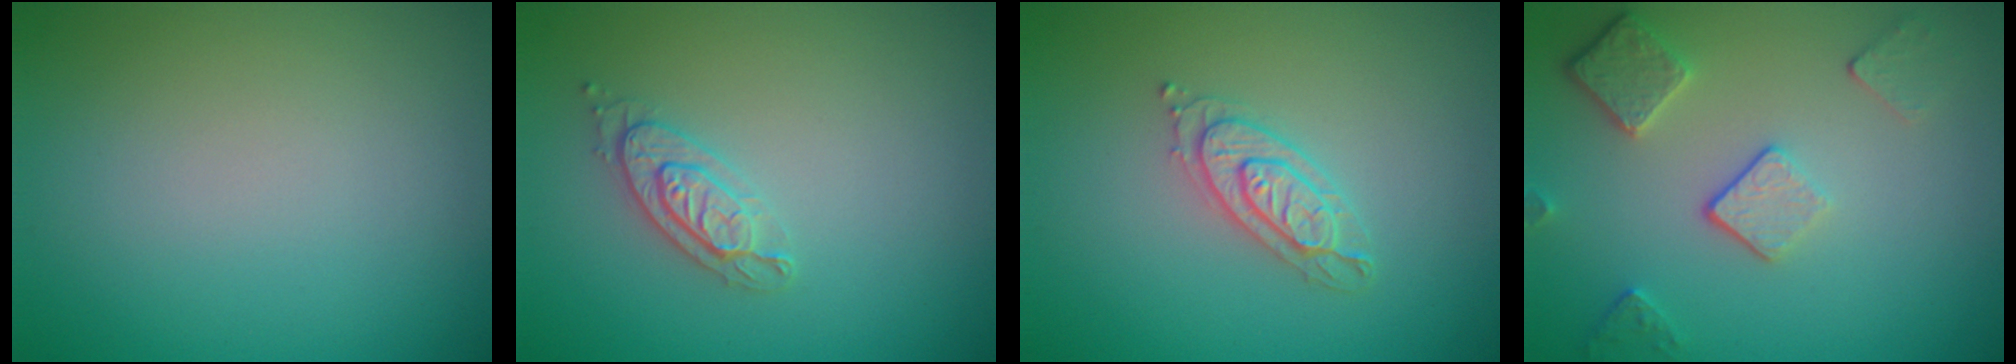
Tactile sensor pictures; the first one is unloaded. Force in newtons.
{"total": 2.1, "press": 2.1, "slide": 0.5}
{"total": 2.2, "press": 2.1, "slide": 0.4}
{"total": 3.5, "press": 2.7, "slide": 2.2}